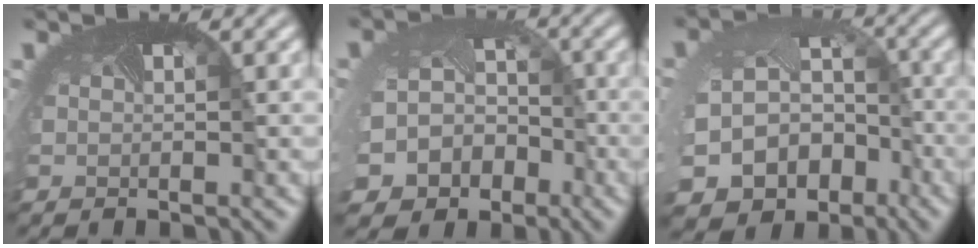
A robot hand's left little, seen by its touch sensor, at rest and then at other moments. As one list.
[{"total": 7.9, "force": [-4.3, 6.4, 1.6], "torque": [-0.040, -0.037, -0.060]}, {"total": 12.6, "force": [-5.7, 10.0, 5.1], "torque": [-0.118, -0.060, -0.070]}]